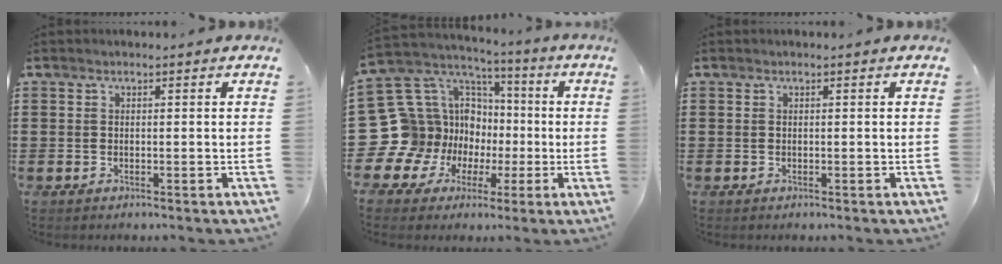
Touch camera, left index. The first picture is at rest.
{"total": 15.3, "force": [-1.9, 14.5, 4.5], "torque": [-0.178, -0.028, -0.002]}
{"total": 0.0}